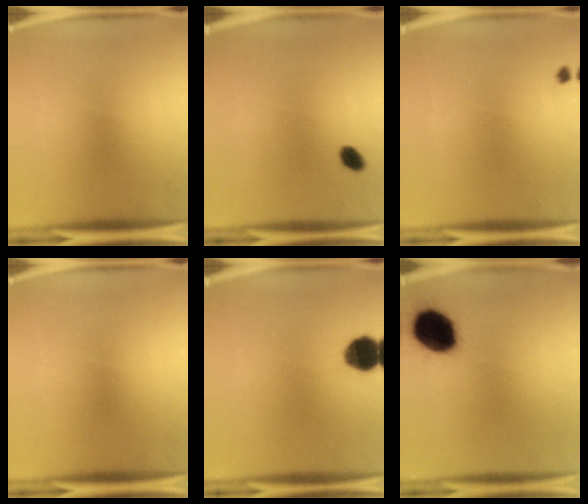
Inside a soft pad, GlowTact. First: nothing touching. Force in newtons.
{"total": 2.4}
{"total": 0.7}
{"total": 0.0}
{"total": 8.6}
{"total": 15.8}